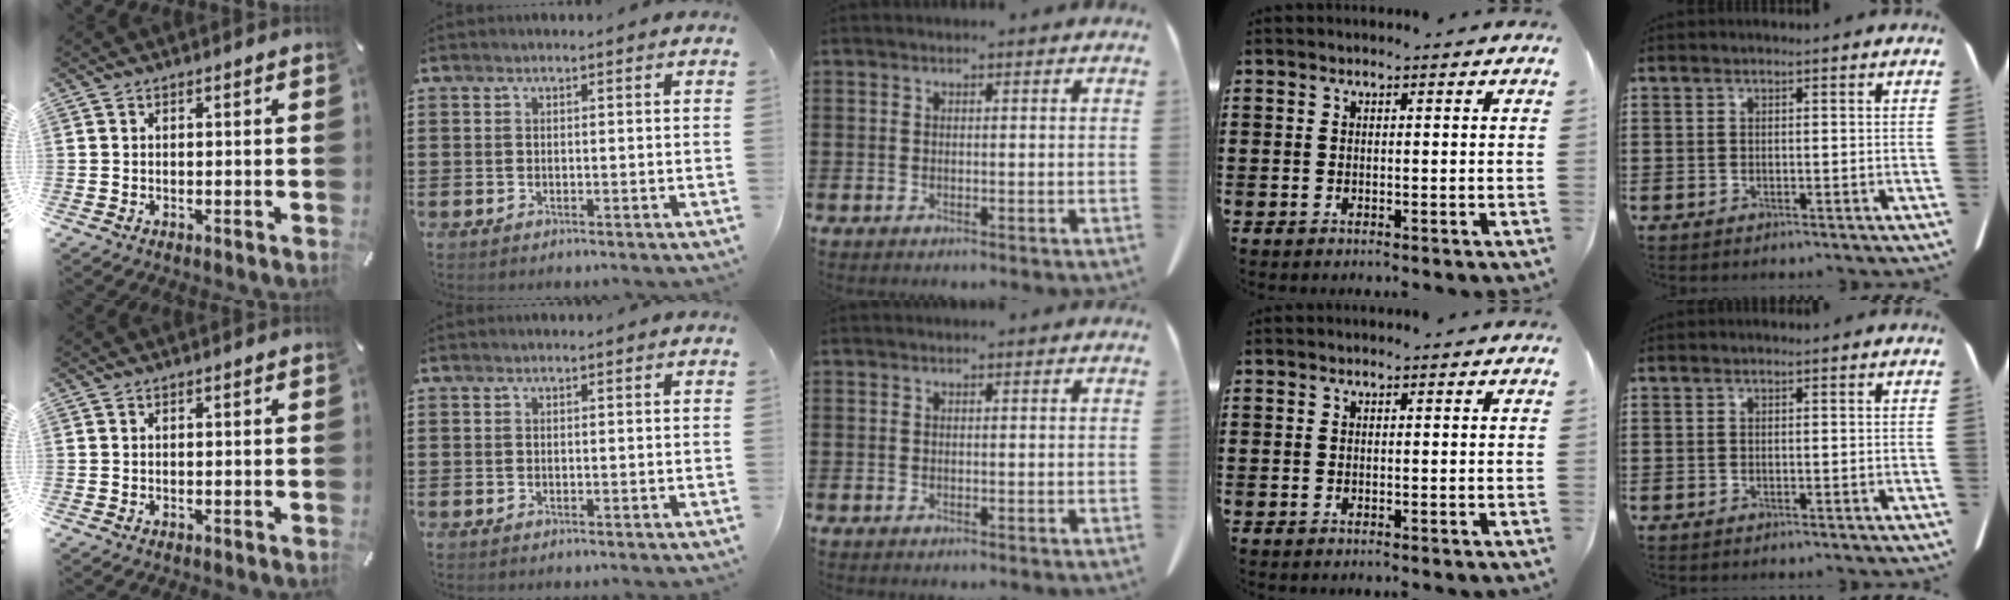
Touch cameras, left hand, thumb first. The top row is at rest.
{}